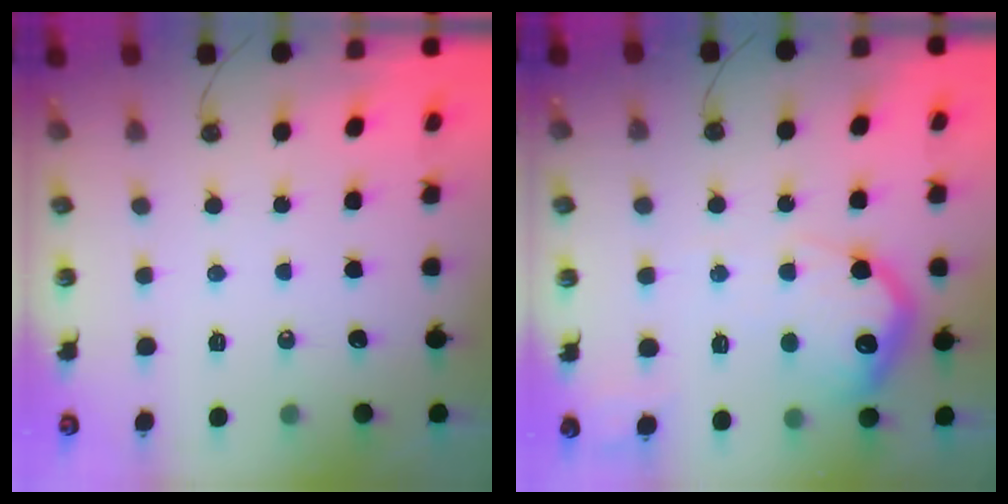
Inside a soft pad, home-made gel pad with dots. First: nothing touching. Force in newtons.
{"total": 18.3, "press": 18.3, "slide": 1.3}